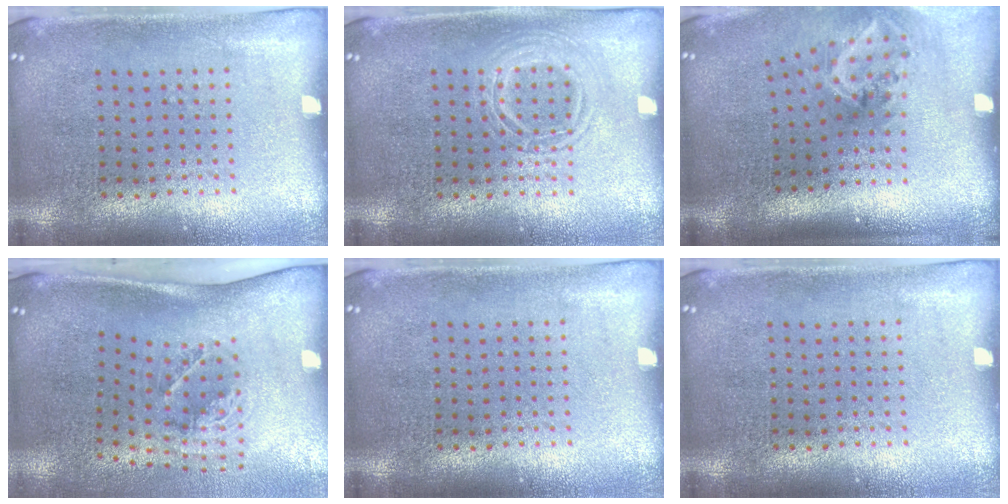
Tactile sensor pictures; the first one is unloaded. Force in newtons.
{"total": 2.0, "press": 2.0, "slide": 0.3}
{"total": 2.1, "press": 1.4, "slide": 1.5}
{"total": 2.1, "press": 1.3, "slide": 1.6}
{"total": 0.0}
{"total": 0.0}